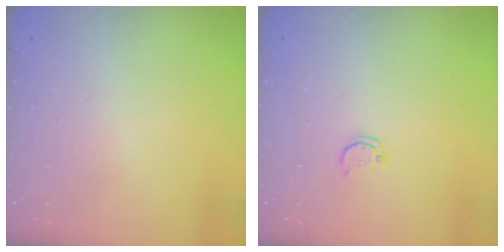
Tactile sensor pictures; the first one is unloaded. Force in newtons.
{"total": 1.8, "press": 1.8, "slide": 0.1}